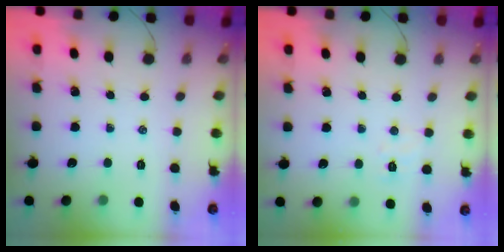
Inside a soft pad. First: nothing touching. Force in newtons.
{"total": 4.6, "press": 4.4, "slide": 1.1}